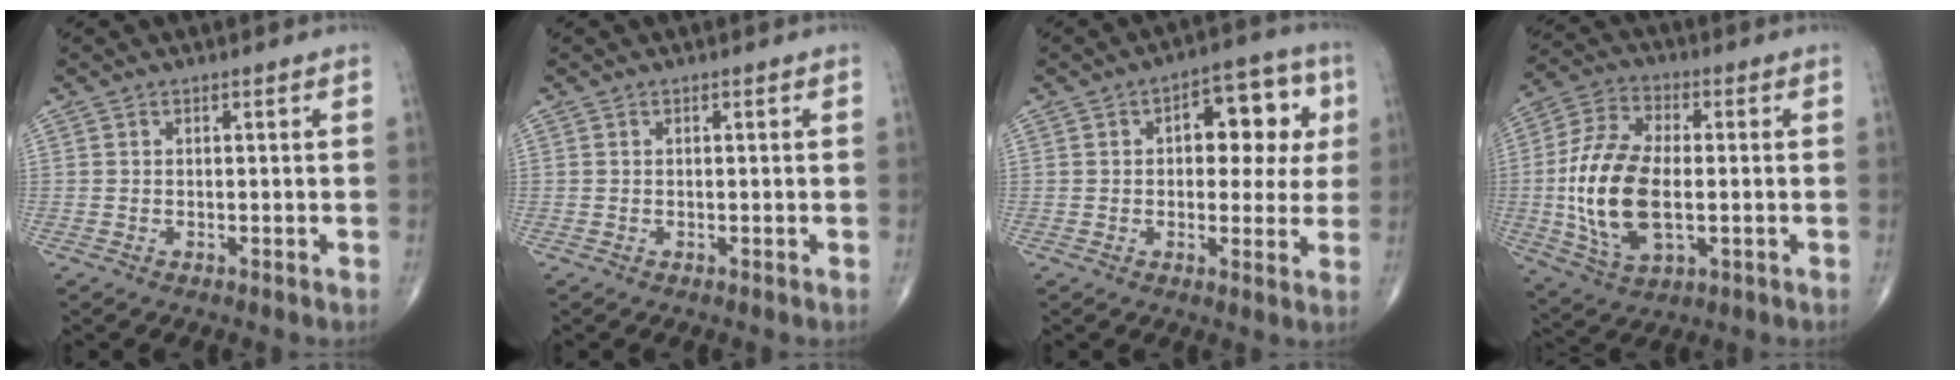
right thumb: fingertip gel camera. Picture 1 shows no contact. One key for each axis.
{"total": 0.0}
{"total": 12.4, "fx": 2.8, "fy": 6.9, "fz": 10.0, "tx": -0.082, "ty": 0.018, "tz": 0.032}
{"total": 17.6, "fx": -1.5, "fy": 9.2, "fz": 14.9, "tx": -0.301, "ty": 0.004, "tz": -0.023}